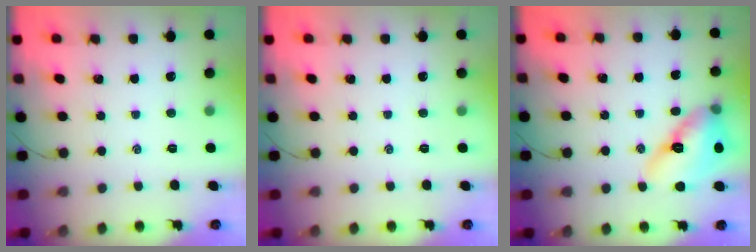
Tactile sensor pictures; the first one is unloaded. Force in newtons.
{"total": 0.0}
{"total": 12.9, "press": 12.4, "slide": 3.7}